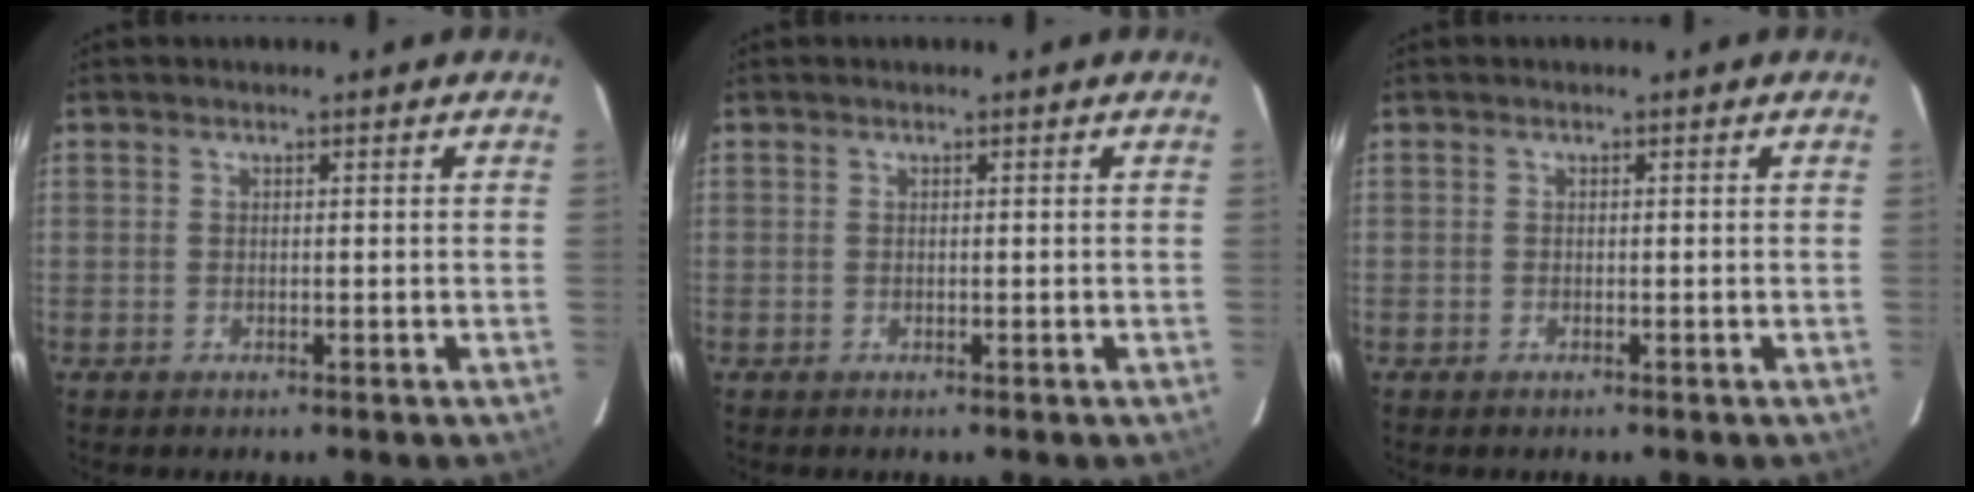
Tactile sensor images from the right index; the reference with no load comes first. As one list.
[{"total": 0.0}, {"total": 0.0}]